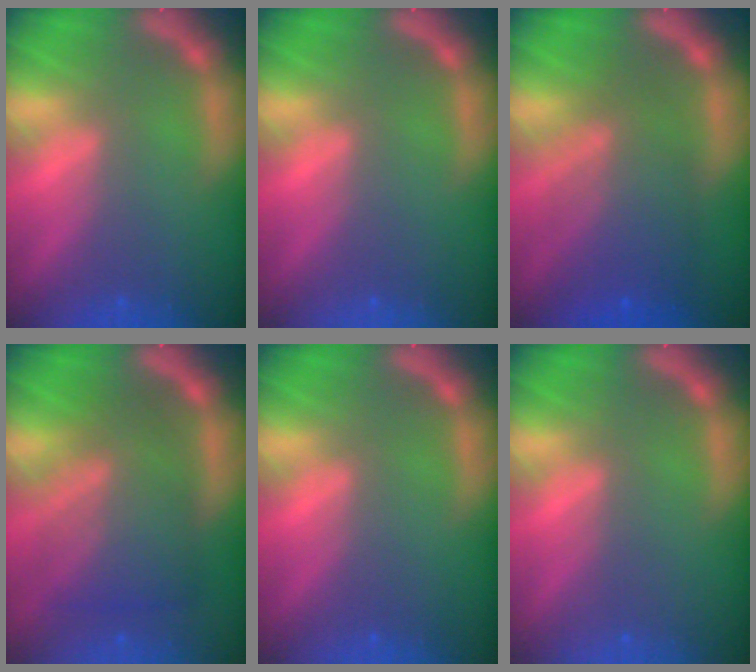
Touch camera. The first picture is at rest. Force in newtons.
{"total": 0.0}
{"total": 7.5}
{"total": 8.1}
{"total": 0.0}
{"total": 0.0}